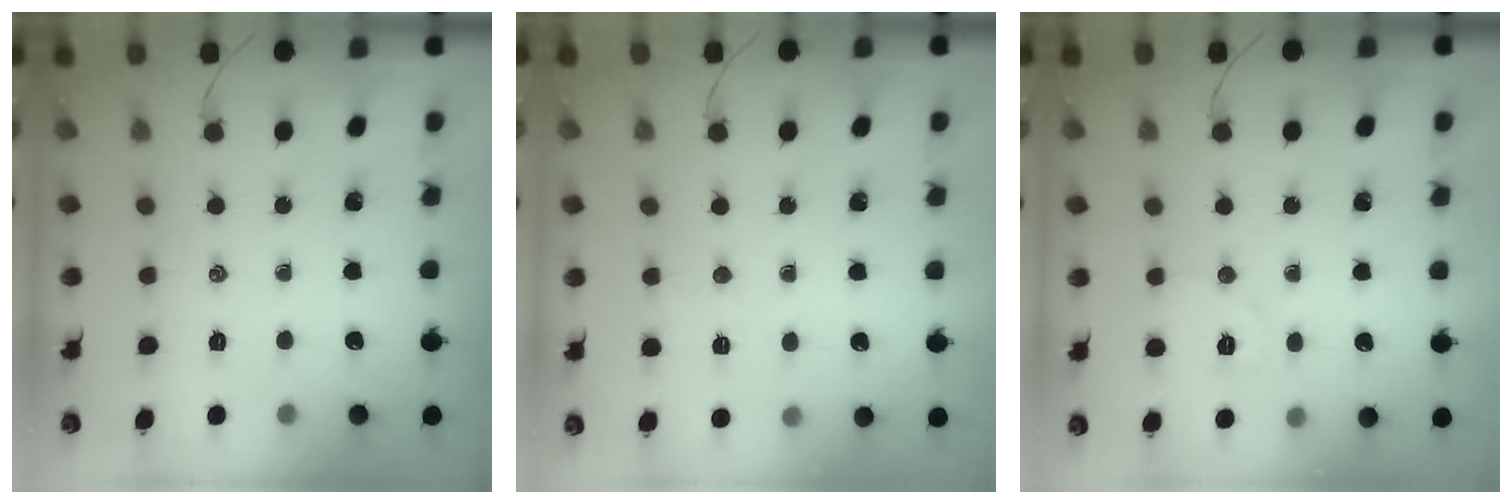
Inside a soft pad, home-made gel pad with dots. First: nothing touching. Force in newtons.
{"total": 3.6, "press": 3.4, "slide": 1.1}
{"total": 6.1, "press": 6.0, "slide": 1.1}